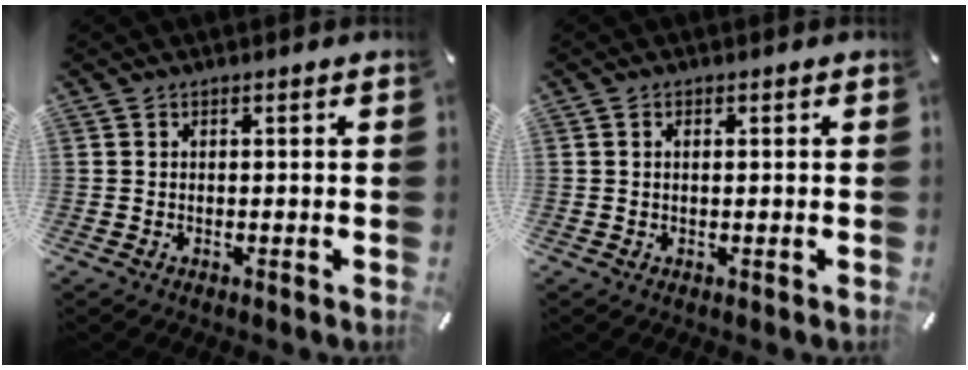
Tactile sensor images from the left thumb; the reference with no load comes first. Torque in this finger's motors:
{"motor_torque": [-0.01, -0.51, -0.22, 0.07, 0.00]}